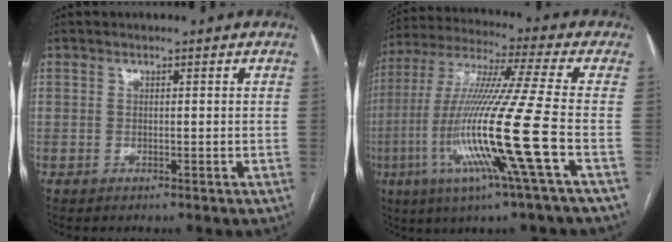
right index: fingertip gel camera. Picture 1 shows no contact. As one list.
[{"total": 18.7, "force": [-5.5, -2.2, 17.8], "torque": [-0.361, -0.023, -0.115]}]